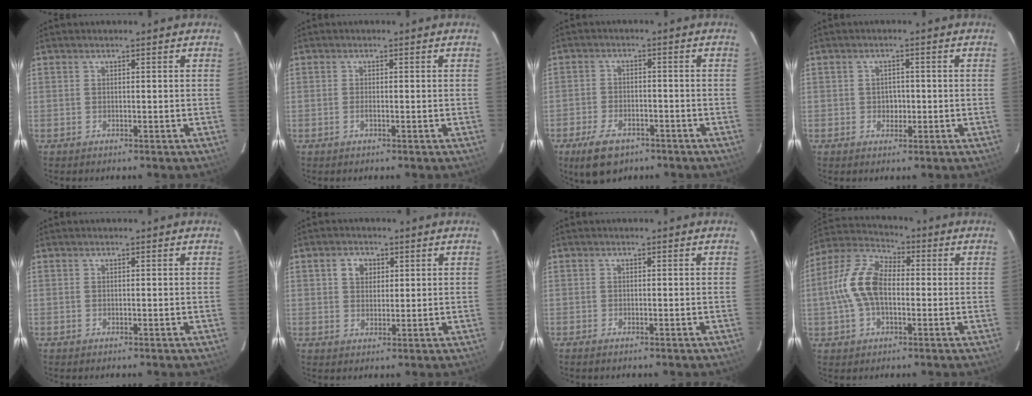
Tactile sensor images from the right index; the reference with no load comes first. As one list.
[{"total": 0.9, "force": [-0.4, 0.1, 0.8], "torque": [-0.017, 0.000, -0.008]}, {"total": 9.0, "force": [-6.0, 4.7, 4.7], "torque": [-0.120, -0.011, -0.099]}, {"total": 2.3, "force": [-0.4, 2.1, 0.8], "torque": [-0.013, 0.006, -0.004]}, {"total": 0.0}, {"total": 3.6, "force": [1.3, 3.0, 1.7], "torque": [-0.023, 0.012, 0.025]}, {"total": 0.8, "force": [-0.6, 0.2, 0.3], "torque": [-0.008, -0.002, -0.012]}, {"total": 12.3, "force": [-0.7, 7.1, 10.0], "torque": [-0.213, 0.022, -0.017]}]